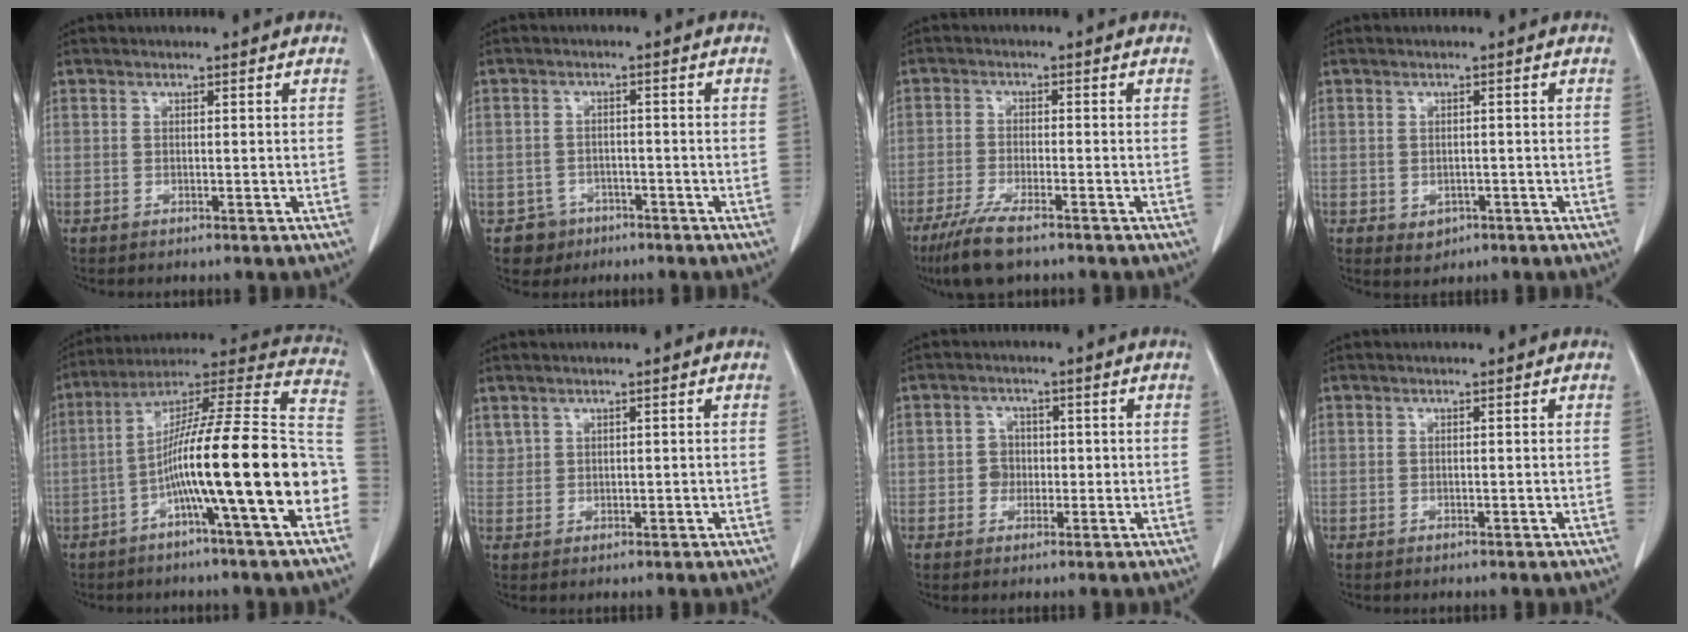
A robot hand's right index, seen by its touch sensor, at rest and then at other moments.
{"total": 4.0, "force": [-2.2, 3.2, -0.3], "torque": [0.010, 0.014, -0.034]}
{"total": 7.4, "force": [-5.3, 1.1, 5.0], "torque": [-0.093, -0.019, -0.090]}
{"total": 2.2, "force": [-0.9, 1.8, 0.9], "torque": [-0.010, 0.001, -0.001]}
{"total": 21.2, "force": [-6.4, 0.2, 20.2], "torque": [-0.282, 0.020, -0.109]}
{"total": 1.3, "force": [0.9, 0.9, 0.2], "torque": [0.002, 0.004, 0.020]}
{"total": 2.8, "force": [-0.3, 2.6, 0.9], "torque": [-0.009, 0.009, -0.004]}
{"total": 0.0}